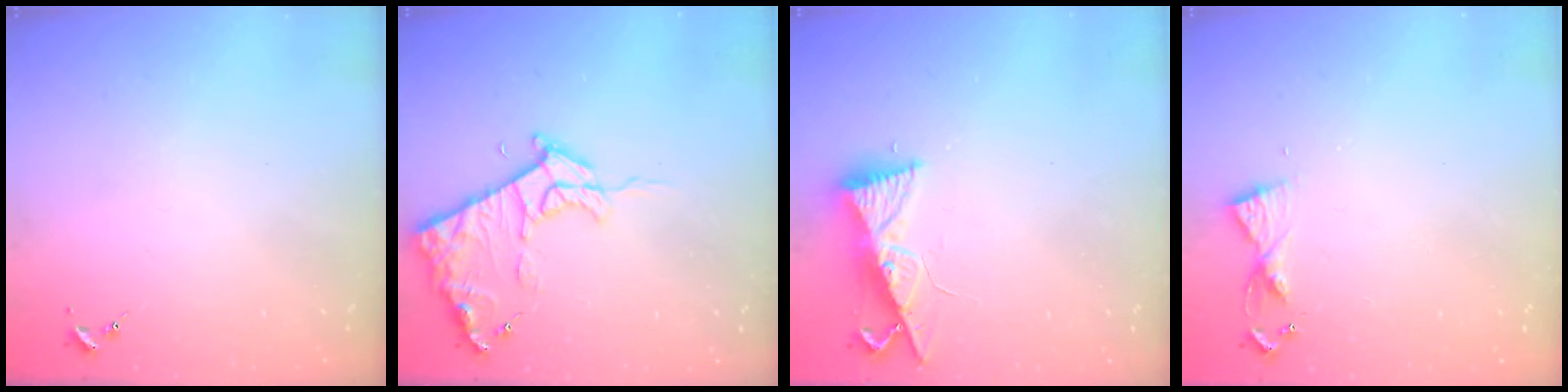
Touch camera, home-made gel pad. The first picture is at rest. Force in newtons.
{"total": 12.0, "press": 12.0, "slide": 1.2}
{"total": 8.5, "press": 8.5, "slide": 1.0}
{"total": 5.5, "press": 5.4, "slide": 0.6}